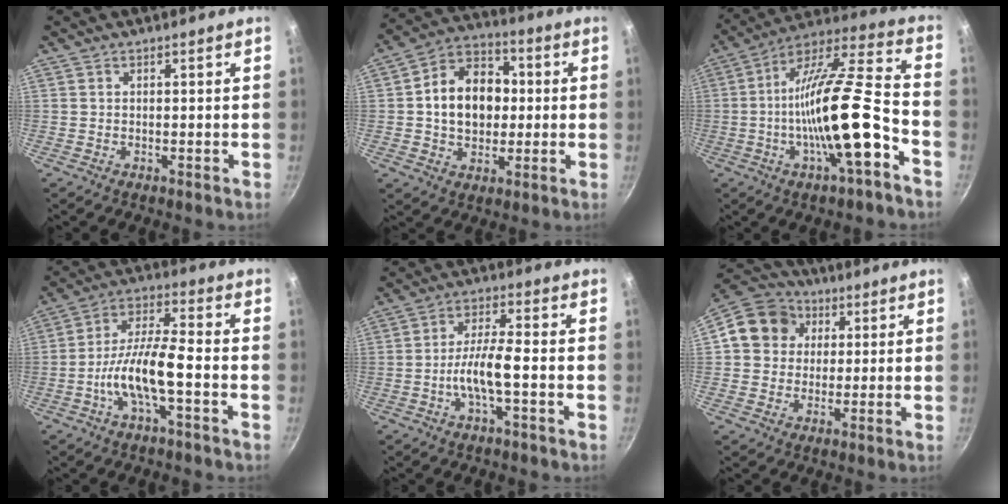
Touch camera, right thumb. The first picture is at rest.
{"total": 14.4, "force": [0.8, 10.9, 9.4], "torque": [-0.118, 0.024, 0.001]}
{"total": 20.7, "force": [-6.4, 4.8, 19.1], "torque": [-0.315, 0.040, -0.116]}
{"total": 11.0, "force": [-3.6, 2.9, 10.0], "torque": [-0.188, 0.038, -0.074]}
{"total": 7.3, "force": [-2.0, 1.6, 6.9], "torque": [-0.135, 0.025, -0.043]}
{"total": 11.7, "force": [2.7, 10.4, 4.7], "torque": [-0.059, 0.019, 0.030]}